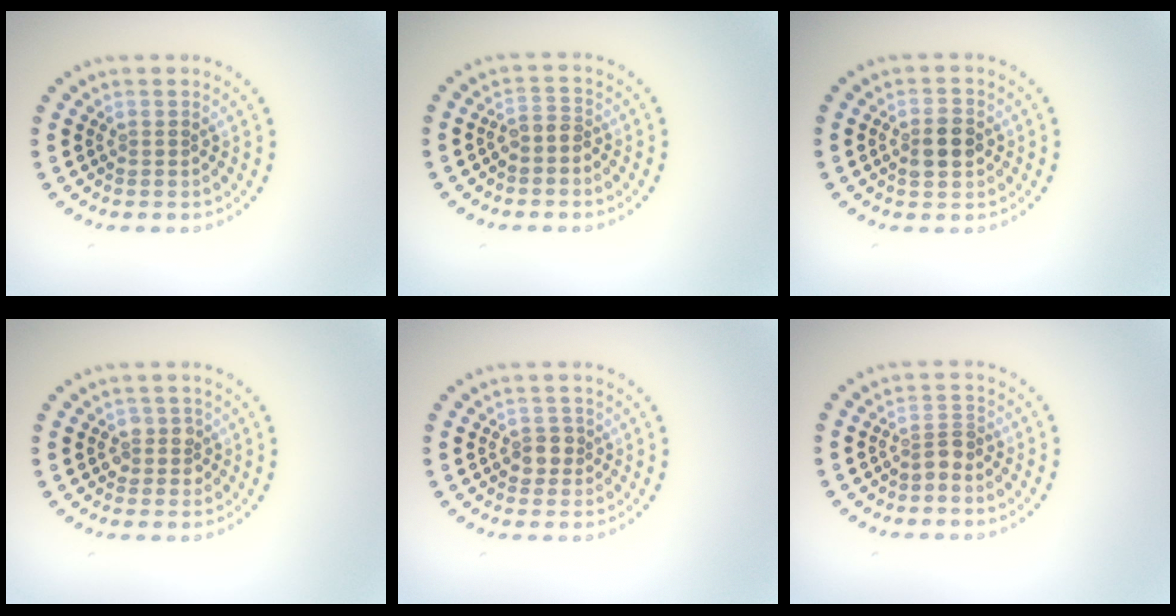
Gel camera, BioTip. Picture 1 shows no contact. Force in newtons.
{"total": 1.7, "press": 1.4, "slide": 1.0}
{"total": 2.9, "press": 2.9, "slide": 0.2}
{"total": 1.8, "press": 1.6, "slide": 0.7}
{"total": 1.6, "press": 1.5, "slide": 0.6}
{"total": 1.6, "press": 1.2, "slide": 1.0}